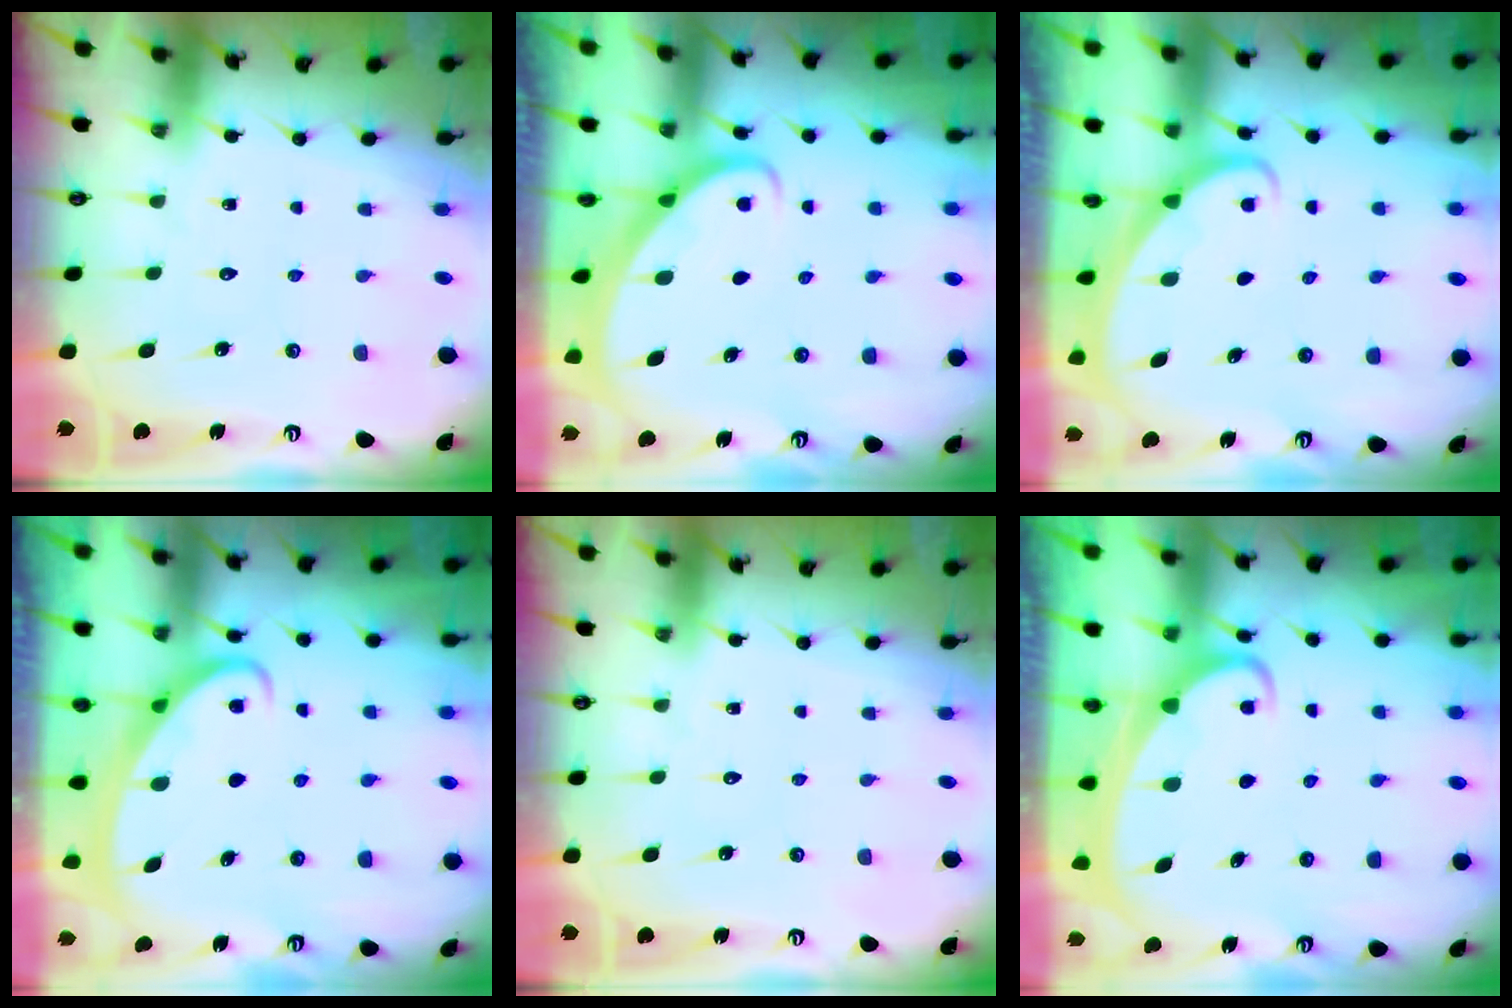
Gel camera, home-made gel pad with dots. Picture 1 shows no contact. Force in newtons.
{"total": 2.7, "press": 2.7, "slide": 0.2}
{"total": 1.6, "press": 1.6, "slide": 0.1}
{"total": 2.7, "press": 2.6, "slide": 0.3}
{"total": 0.0}
{"total": 2.2, "press": 2.2, "slide": 0.2}